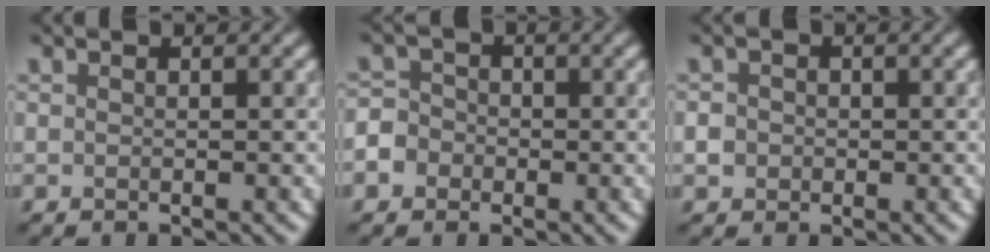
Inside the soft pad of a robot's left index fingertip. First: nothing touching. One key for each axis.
{"total": 3.9, "fx": -1.6, "fy": 3.3, "fz": 1.0, "tx": -0.001, "ty": 0.003, "tz": -0.044}
{"total": 1.5, "fx": -0.3, "fy": 1.3, "fz": 0.5, "tx": -0.003, "ty": -0.002, "tz": -0.006}